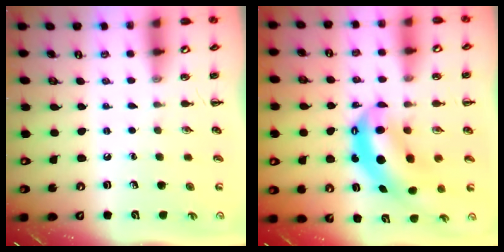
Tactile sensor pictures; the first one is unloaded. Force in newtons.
{"total": 8.8, "press": 8.6, "slide": 2.2}